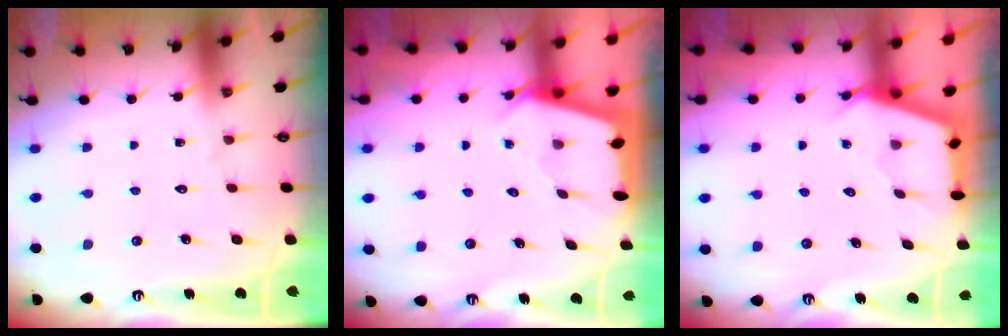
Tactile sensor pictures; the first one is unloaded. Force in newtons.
{"total": 2.4, "press": 2.4, "slide": 0.3}
{"total": 2.9, "press": 2.8, "slide": 0.4}